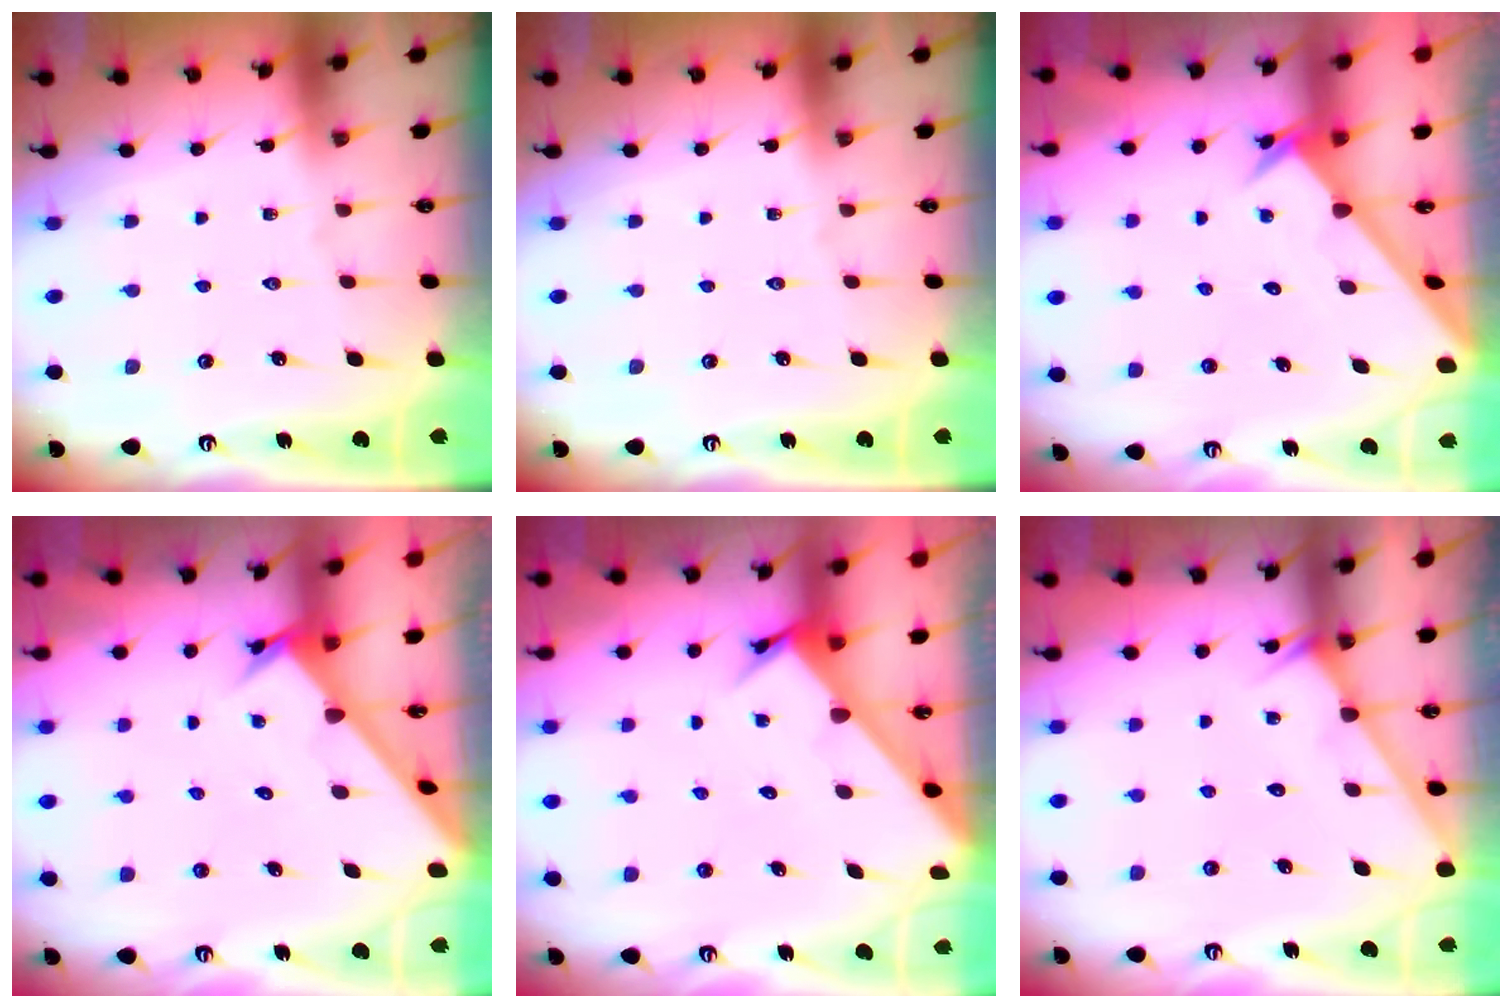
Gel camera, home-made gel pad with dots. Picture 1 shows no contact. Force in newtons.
{"total": 0.0}
{"total": 2.4, "press": 2.4, "slide": 0.2}
{"total": 2.5, "press": 2.5, "slide": 0.2}
{"total": 3.4, "press": 3.4, "slide": 0.2}
{"total": 3.1, "press": 3.1, "slide": 0.4}